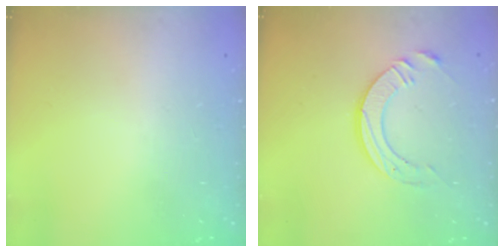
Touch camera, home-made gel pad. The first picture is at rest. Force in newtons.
{"total": 10.7, "press": 10.7, "slide": 1.1}